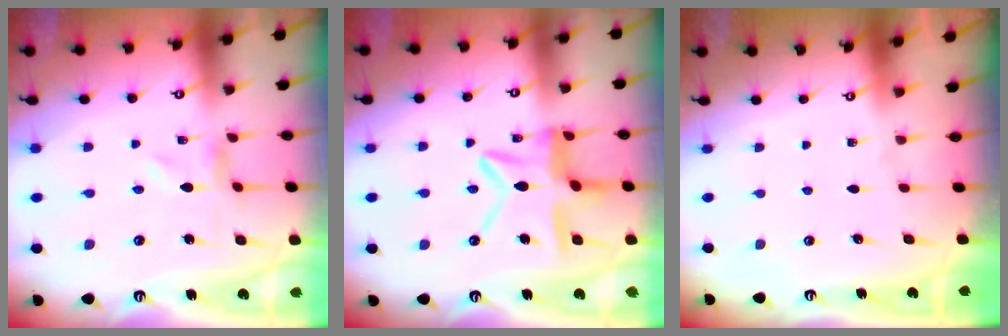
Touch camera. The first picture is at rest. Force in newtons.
{"total": 11.5, "press": 11.5, "slide": 0.6}
{"total": 0.0}